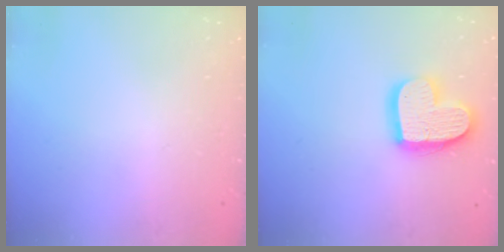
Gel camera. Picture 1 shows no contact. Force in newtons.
{"total": 16.2, "press": 16.1, "slide": 1.3}